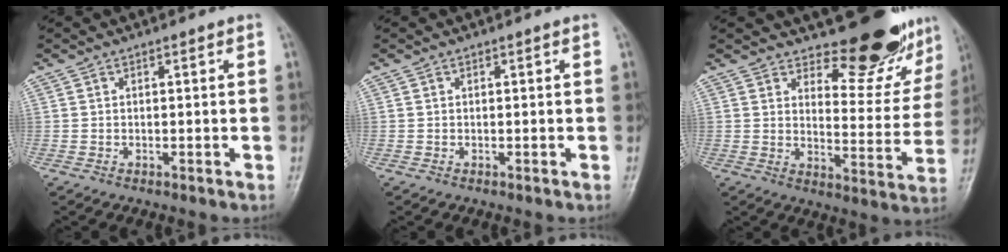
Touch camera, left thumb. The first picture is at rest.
{"total": 0.0}
{"total": 15.4, "force": [13.0, 5.2, 6.4], "torque": [-0.037, -0.121, 0.167]}